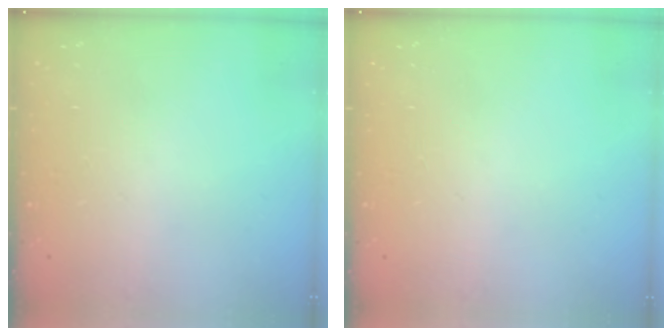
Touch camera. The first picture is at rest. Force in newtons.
{"total": 0.0}